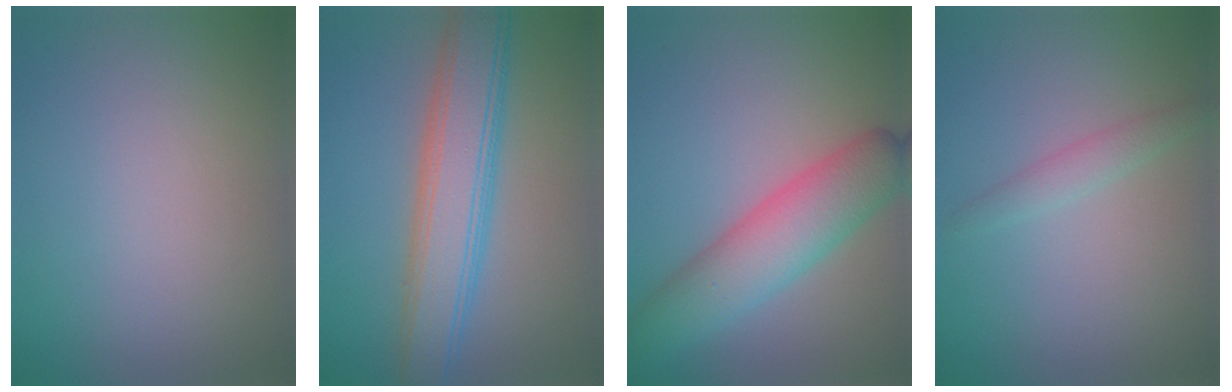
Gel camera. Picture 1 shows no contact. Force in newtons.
{"total": 6.6, "press": 6.6, "slide": 0.1}
{"total": 6.7, "press": 6.7, "slide": 0.1}
{"total": 1.5, "press": 1.5, "slide": 0.1}